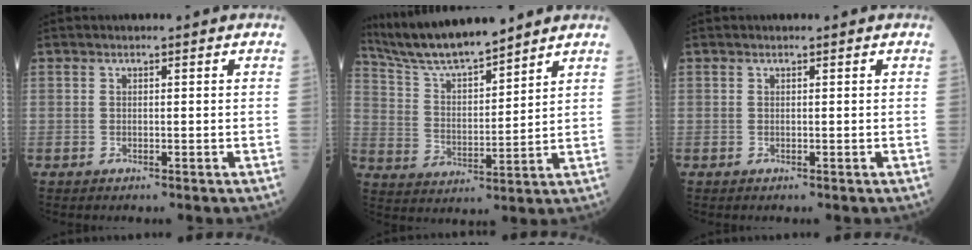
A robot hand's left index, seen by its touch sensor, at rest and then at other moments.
{"total": 12.4, "force": [11.3, 0.9, 4.9], "torque": [-0.101, 0.012, 0.213]}
{"total": 0.0}